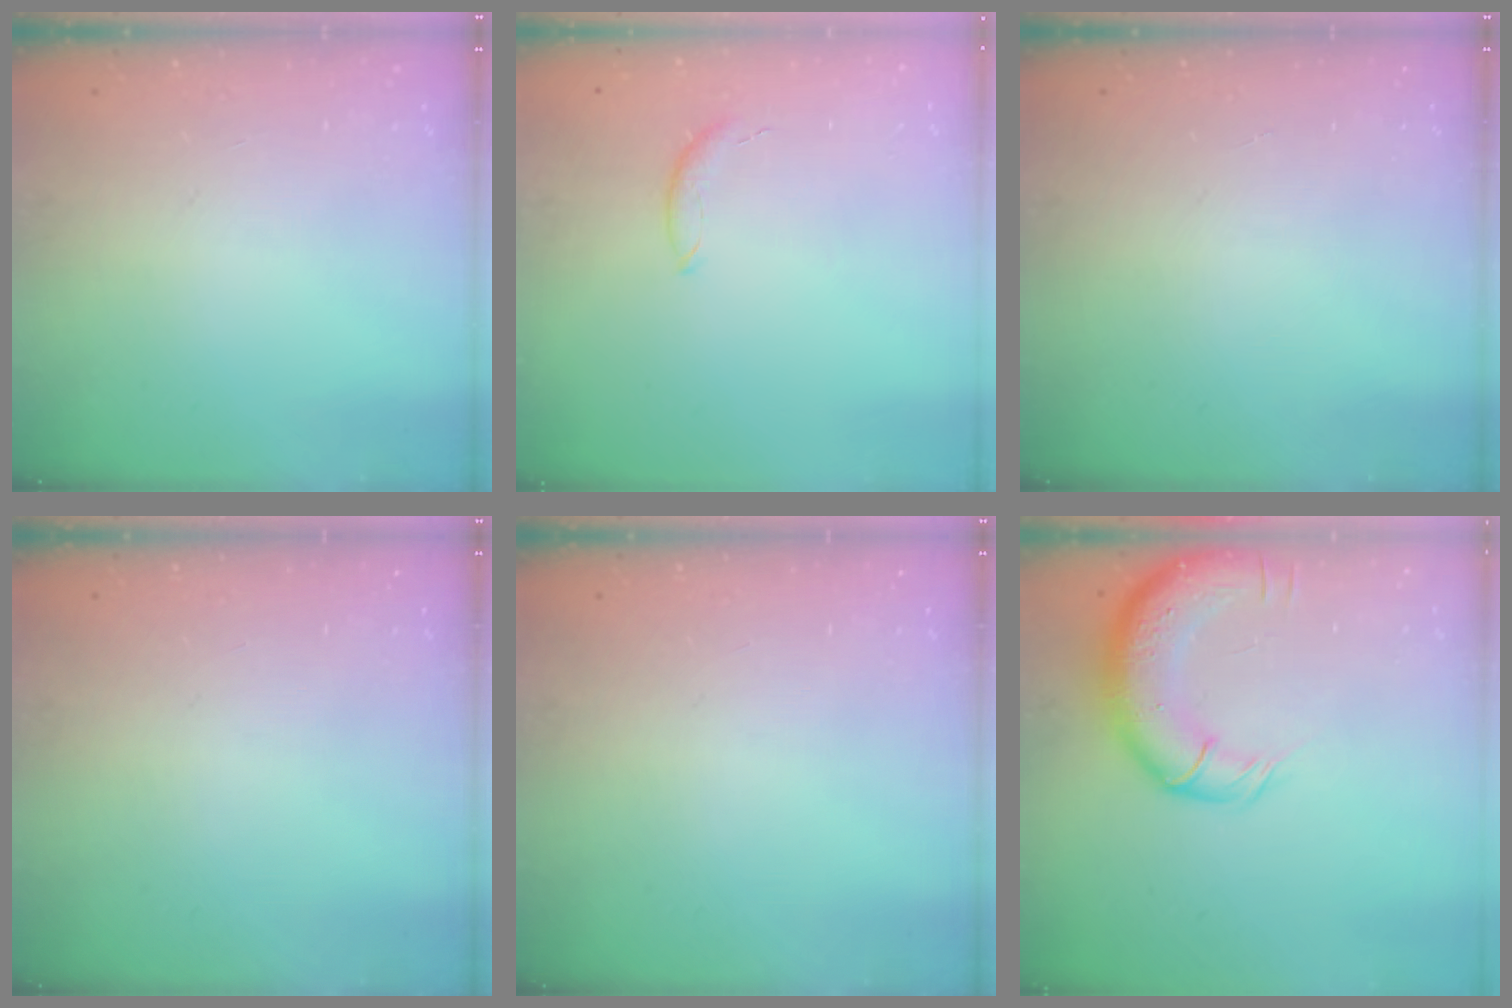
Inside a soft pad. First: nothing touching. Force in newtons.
{"total": 5.8, "press": 5.7, "slide": 0.7}
{"total": 0.0}
{"total": 0.0}
{"total": 0.0}
{"total": 13.7, "press": 13.3, "slide": 3.4}